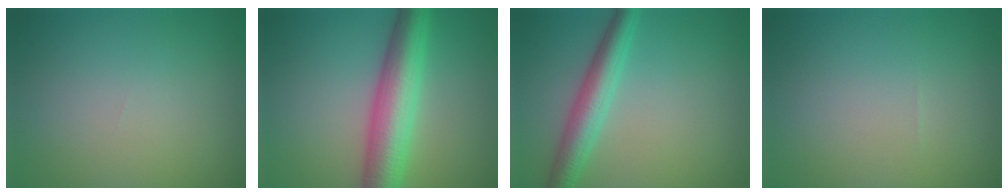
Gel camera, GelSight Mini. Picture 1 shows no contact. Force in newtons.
{"total": 7.0, "press": 7.0, "slide": 0.1}
{"total": 4.2, "press": 4.2, "slide": 0.1}
{"total": 0.0}